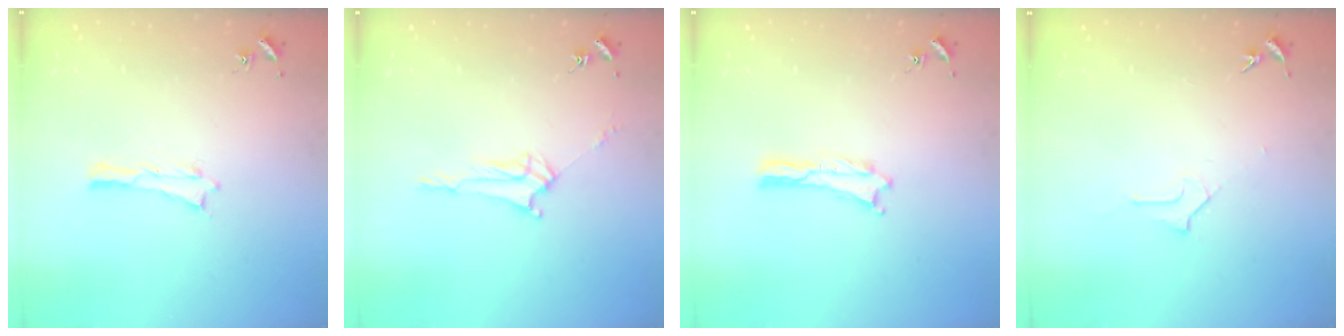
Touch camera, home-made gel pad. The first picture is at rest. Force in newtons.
{"total": 3.0, "press": 3.0, "slide": 0.3}
{"total": 0.0}
{"total": 1.6, "press": 1.6, "slide": 0.1}